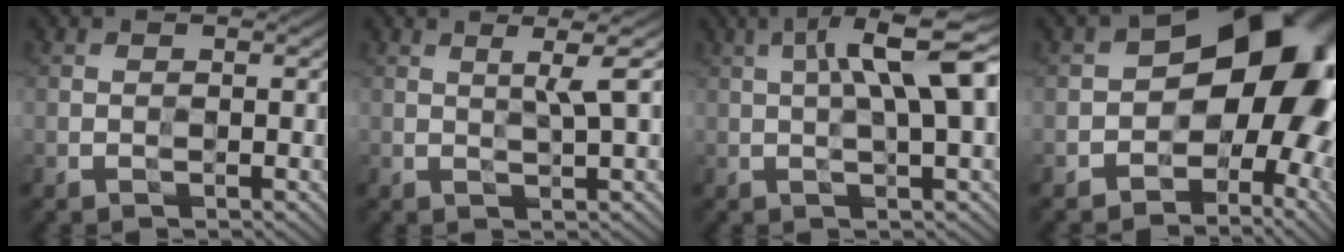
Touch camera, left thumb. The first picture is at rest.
{"total": 2.9, "force": [1.4, 0.0, 2.5], "torque": [-0.045, 0.011, 0.025]}
{"total": 8.2, "force": [2.2, 1.5, 7.7], "torque": [-0.128, 0.021, 0.036]}
{"total": 14.3, "force": [-0.8, 9.9, 10.3], "torque": [-0.101, 0.005, -0.022]}